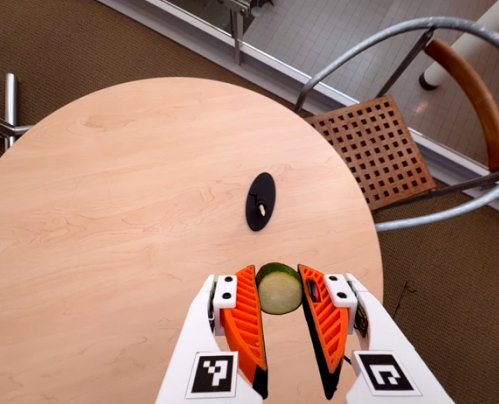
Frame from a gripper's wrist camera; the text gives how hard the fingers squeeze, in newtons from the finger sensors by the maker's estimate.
{"total": 8.2, "left": 8.2, "right": 8.2}